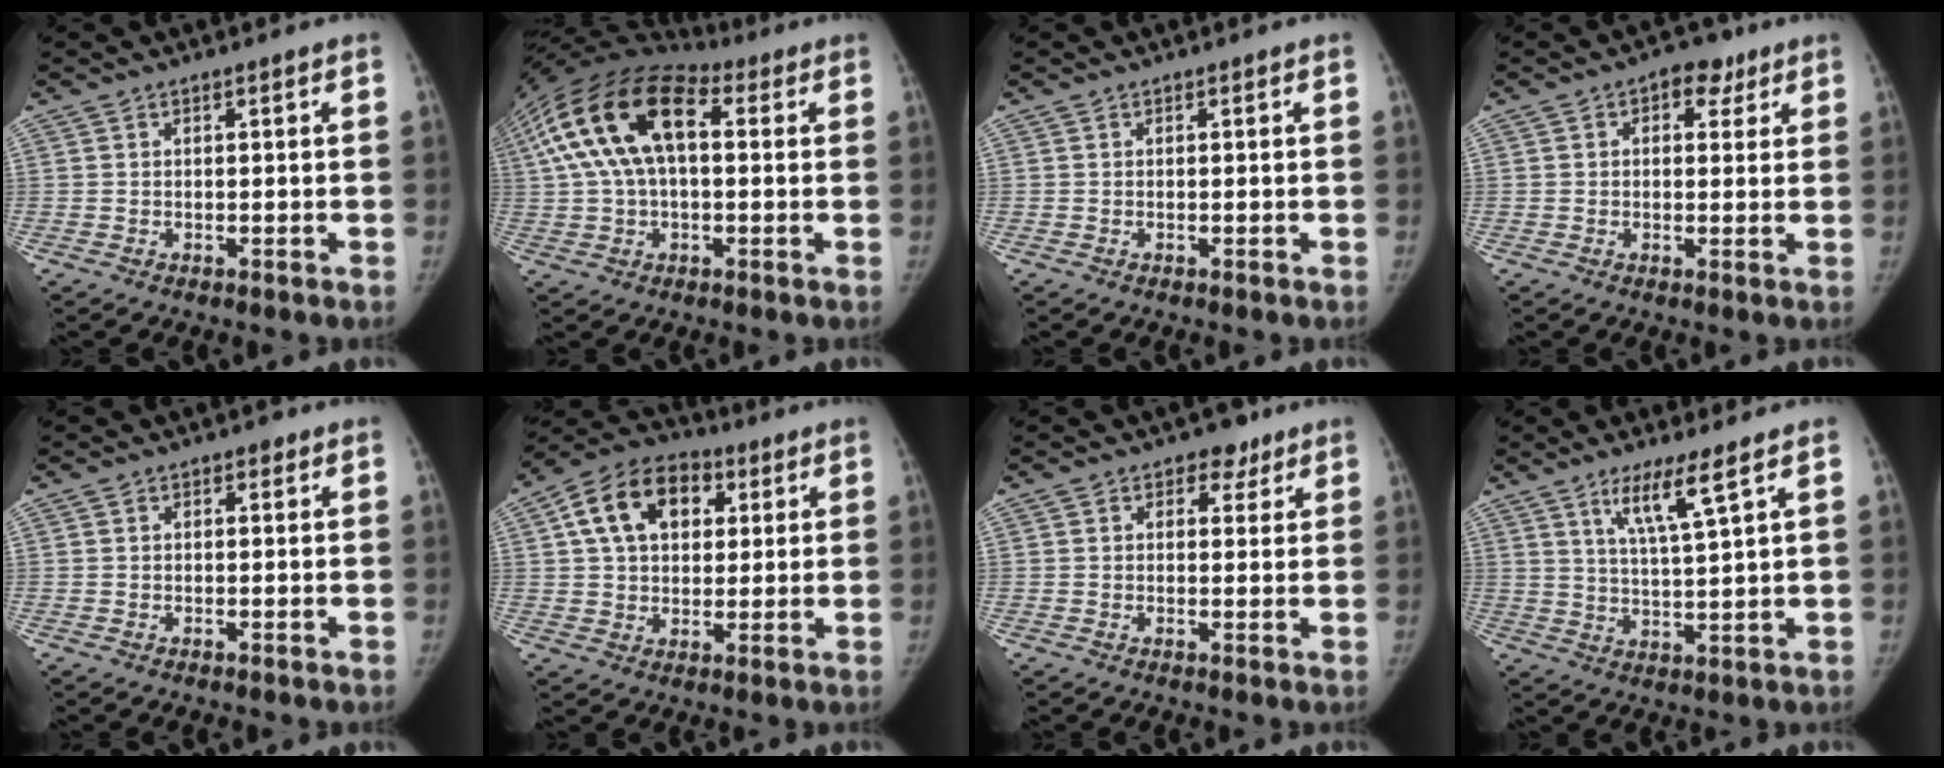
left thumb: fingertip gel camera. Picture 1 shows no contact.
{"total": 19.2, "force": [4.2, 10.6, 15.4], "torque": [-0.297, 0.039, 0.061]}
{"total": 0.0}
{"total": 5.4, "force": [2.5, 3.7, 3.1], "torque": [-0.012, -0.002, 0.027]}
{"total": 1.3, "force": [0.5, 1.0, 0.6], "torque": [0.001, 0.002, 0.001]}
{"total": 15.2, "force": [4.7, 10.7, 9.8], "torque": [-0.146, 0.008, 0.072]}
{"total": 3.9, "force": [2.1, 2.9, 1.6], "torque": [0.002, -0.006, 0.025]}
{"total": 7.2, "force": [4.4, 0.2, 5.8], "torque": [-0.113, -0.034, 0.087]}